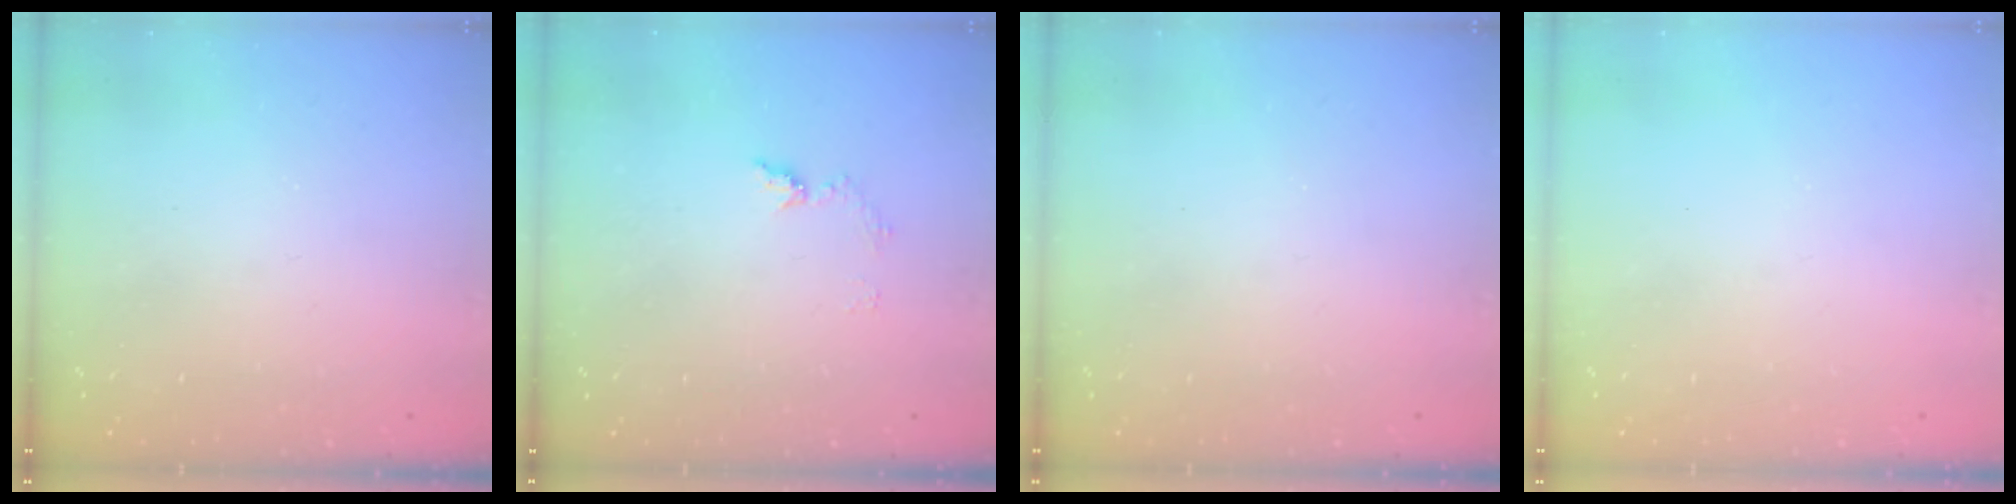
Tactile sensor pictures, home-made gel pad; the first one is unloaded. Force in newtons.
{"total": 6.4, "press": 6.4, "slide": 0.7}
{"total": 0.0}
{"total": 0.0}